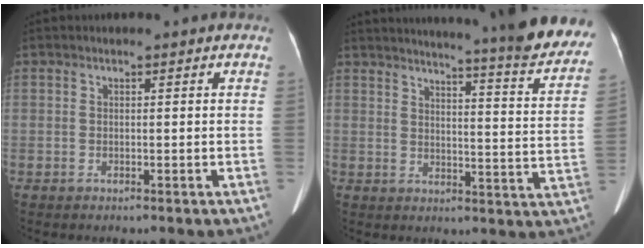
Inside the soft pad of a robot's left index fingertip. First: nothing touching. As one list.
[{"total": 25.9, "force": [23.1, 0.8, 11.7], "torque": [-0.159, -0.086, 0.270]}]